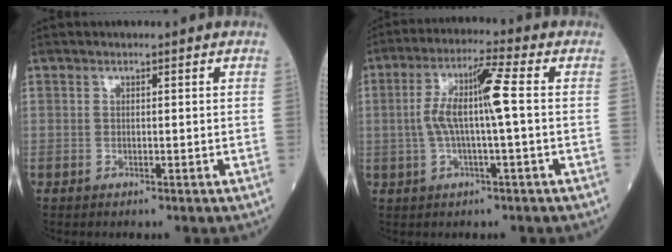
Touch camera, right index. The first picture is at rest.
{"total": 8.5, "force": [0.1, 0.6, 8.4], "torque": [-0.170, 0.021, -0.002]}